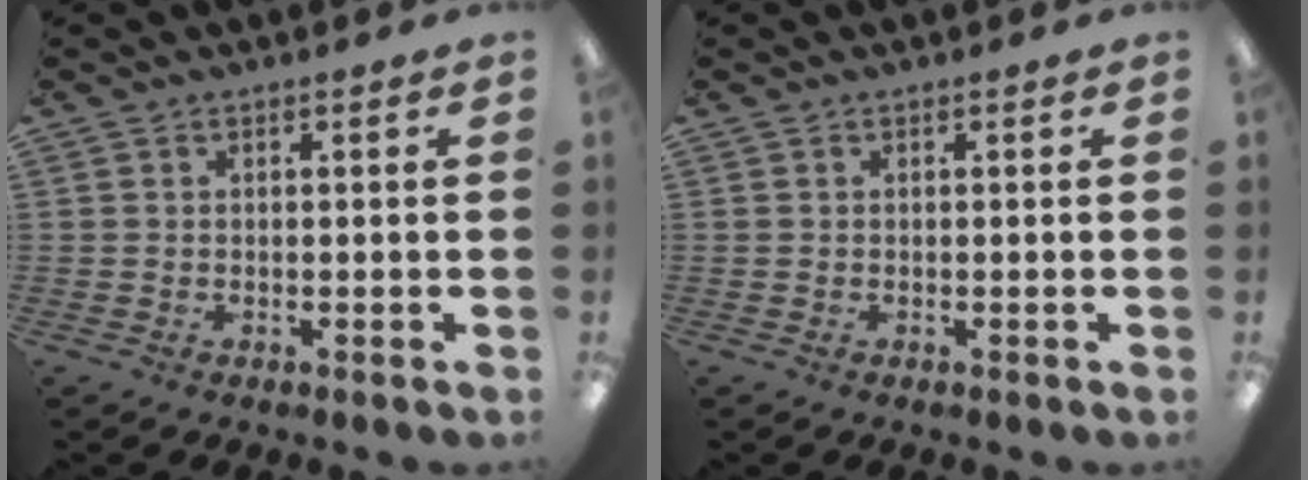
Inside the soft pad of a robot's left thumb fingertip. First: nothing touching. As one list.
[{"total": 0.0}]